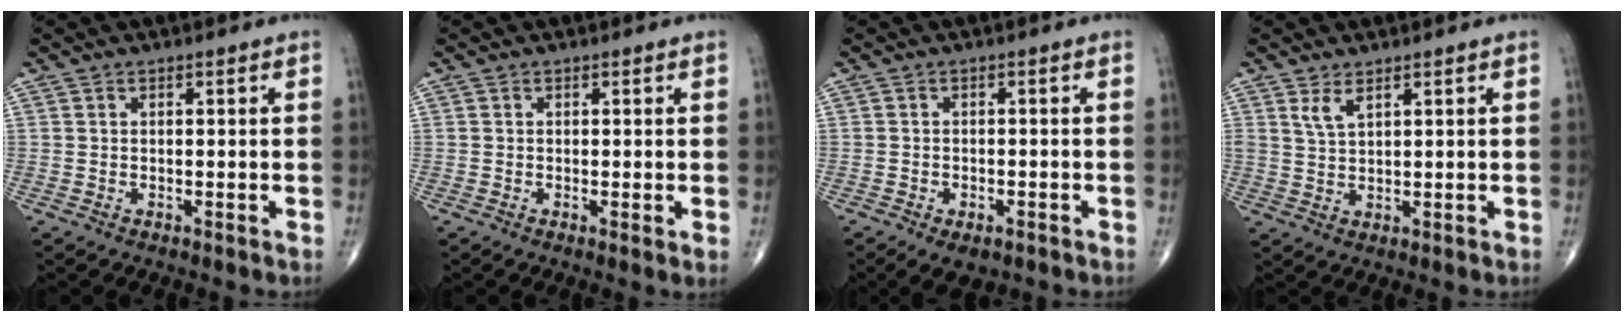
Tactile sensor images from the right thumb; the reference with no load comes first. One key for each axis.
{"total": 1.2, "fx": 0.0, "fy": 0.1, "fz": 1.2, "tx": -0.024, "ty": -0.005, "tz": -0.002}
{"total": 5.2, "fx": -3.0, "fy": 2.8, "fz": 3.1, "tx": -0.047, "ty": 0.008, "tz": -0.042}
{"total": 2.9, "fx": 1.9, "fy": 1.1, "fz": 2.0, "tx": -0.038, "ty": -0.010, "tz": 0.043}